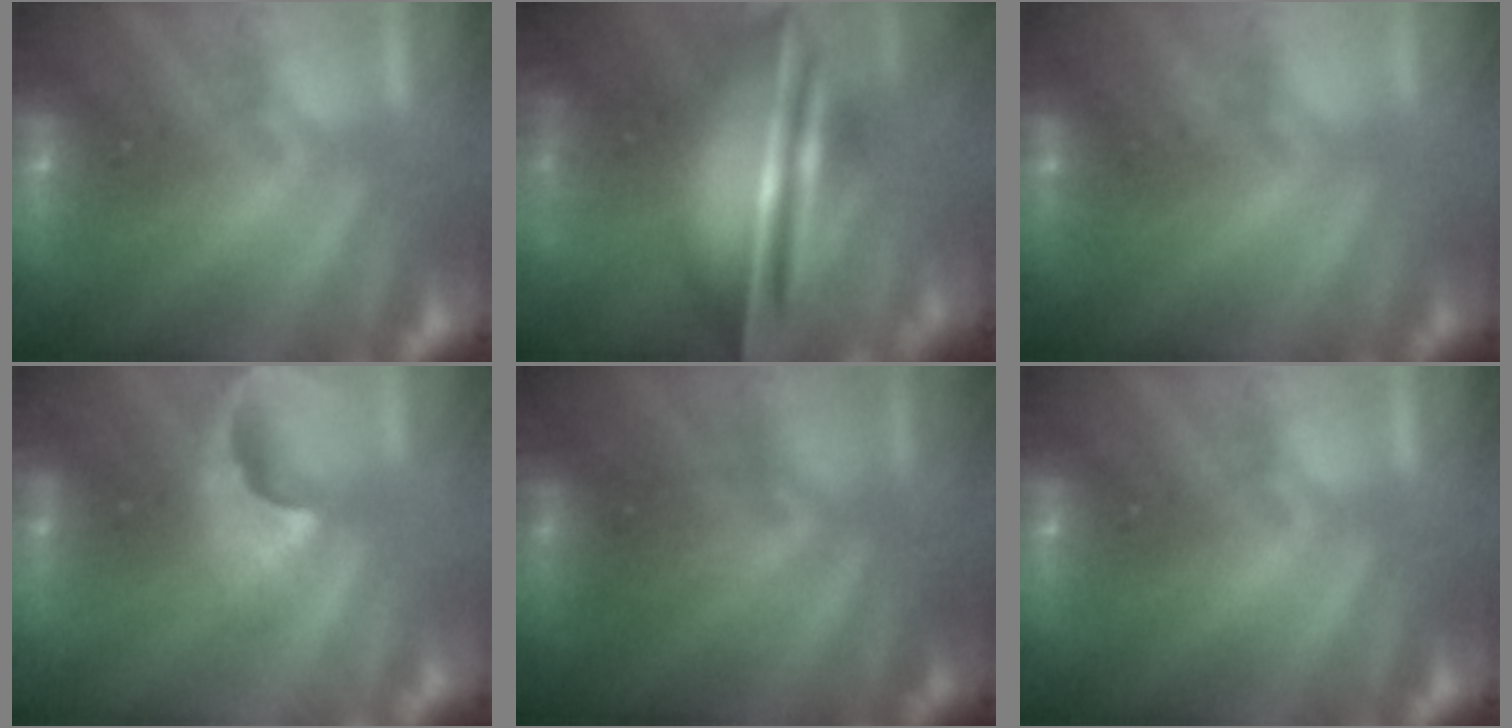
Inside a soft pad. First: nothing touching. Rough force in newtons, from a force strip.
{"total": 7.1}
{"total": 5.0}
{"total": 4.7}
{"total": 3.3}
{"total": 0.0}